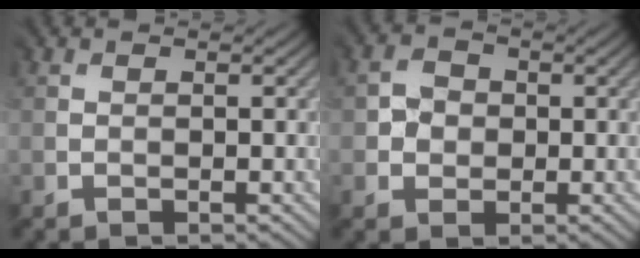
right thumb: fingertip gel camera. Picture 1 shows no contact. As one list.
[{"total": 2.3, "force": [0.0, 2.3, 0.1], "torque": [-0.001, 0.001, -0.002]}]